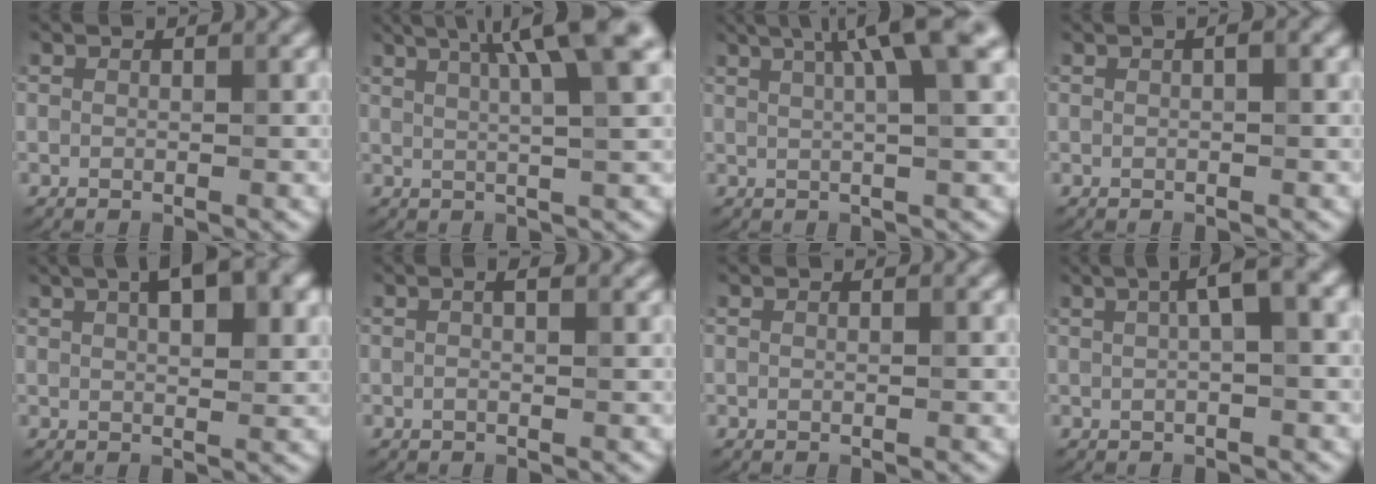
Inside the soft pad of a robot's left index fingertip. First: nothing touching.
{"total": 8.8, "force": [3.9, 2.0, 7.6], "torque": [-0.070, 0.035, 0.037]}
{"total": 7.1, "force": [2.9, 1.4, 6.3], "torque": [-0.064, 0.028, 0.034]}
{"total": 0.8, "force": [0.1, 0.1, 0.8], "torque": [-0.013, 0.003, 0.003]}
{"total": 6.5, "force": [3.0, 2.4, 5.3], "torque": [-0.066, 0.018, 0.035]}
{"total": 1.5, "force": [0.5, 0.4, 1.4], "torque": [-0.027, 0.001, 0.000]}
{"total": 0.0}
{"total": 4.2, "force": [1.2, 0.9, 4.0], "torque": [-0.062, 0.016, 0.016]}